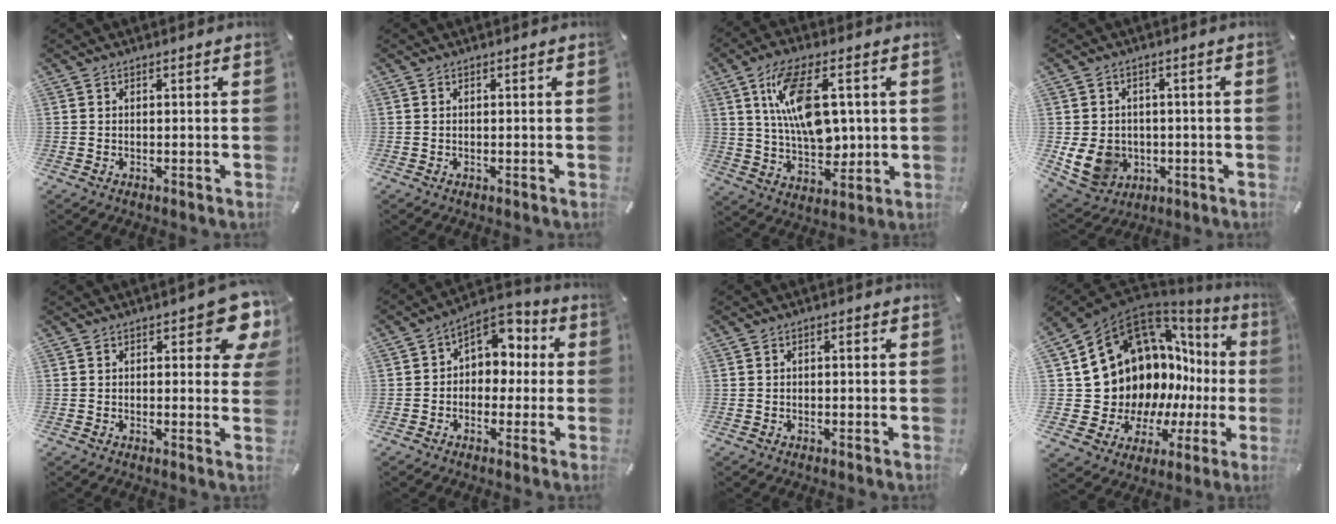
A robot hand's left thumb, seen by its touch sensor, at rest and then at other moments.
{"total": 0.0}
{"total": 15.1, "force": [4.0, 8.6, 11.8], "torque": [-0.215, 0.002, 0.069]}
{"total": 9.4, "force": [-1.5, 8.2, 4.2], "torque": [-0.101, 0.005, -0.026]}
{"total": 9.6, "force": [4.2, 4.0, 7.6], "torque": [-0.085, -0.025, 0.067]}
{"total": 7.6, "force": [1.2, 6.7, 3.4], "torque": [-0.043, -0.011, 0.018]}
{"total": 1.1, "force": [-0.2, 0.7, 0.9], "torque": [-0.015, 0.004, -0.005]}
{"total": 18.6, "force": [5.8, 14.7, 9.9], "torque": [-0.144, -0.095, 0.152]}